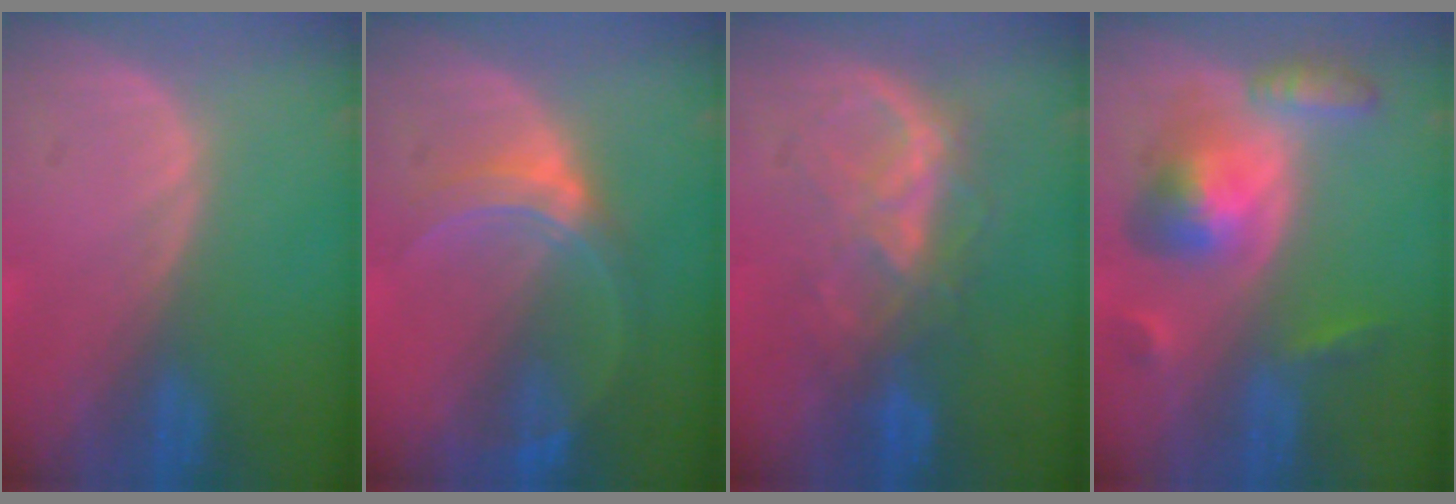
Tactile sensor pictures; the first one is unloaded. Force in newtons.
{"total": 5.8, "press": 5.7, "slide": 0.5}
{"total": 6.4, "press": 6.4, "slide": 0.7}
{"total": 7.9, "press": 7.9, "slide": 0.5}